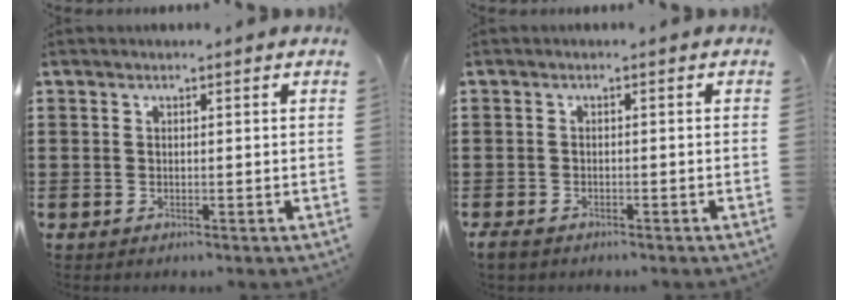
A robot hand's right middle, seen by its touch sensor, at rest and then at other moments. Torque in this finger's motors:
{"motor_torque": [-0.01, 0.14, 0.25, 0.09]}